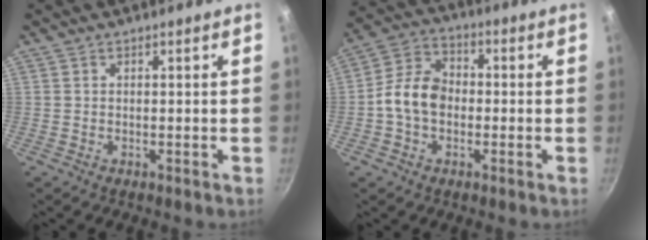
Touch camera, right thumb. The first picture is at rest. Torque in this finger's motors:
{"motor_torque": [1.02, 0.90, 0.92, -0.21, 0.12]}